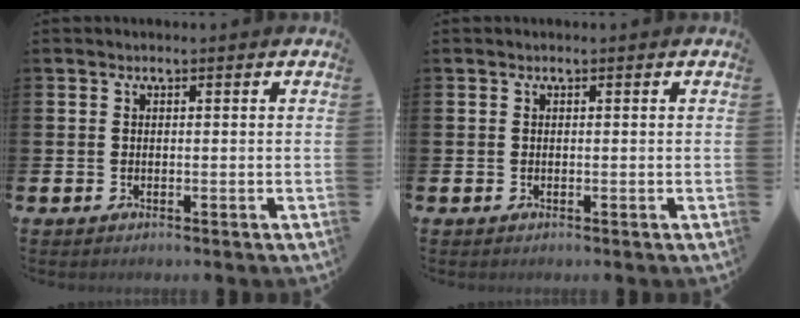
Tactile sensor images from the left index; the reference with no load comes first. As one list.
[{"total": 0.0}]